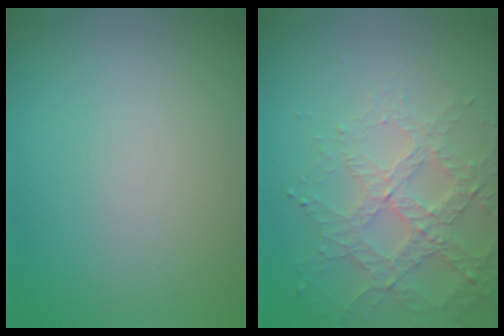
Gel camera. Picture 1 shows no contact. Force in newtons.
{"total": 3.9, "press": 3.7, "slide": 1.3}